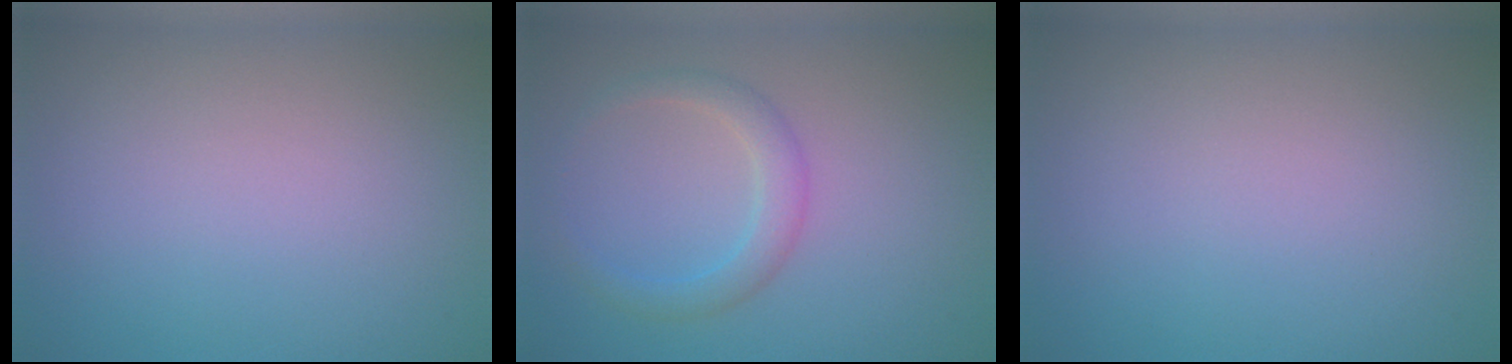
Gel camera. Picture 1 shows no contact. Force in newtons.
{"total": 2.4, "press": 2.4, "slide": 0.2}
{"total": 0.0}